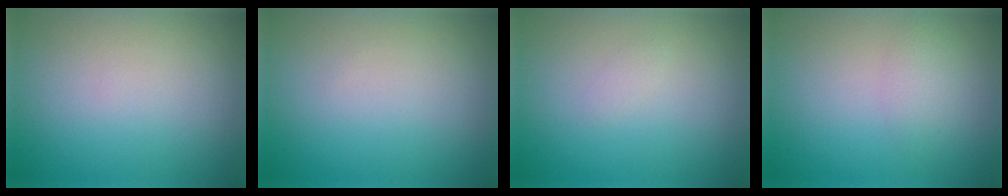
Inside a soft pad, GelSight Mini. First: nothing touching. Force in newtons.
{"total": 0.0}
{"total": 0.5, "press": 0.5, "slide": 0.0}
{"total": 1.6, "press": 1.6, "slide": 0.0}